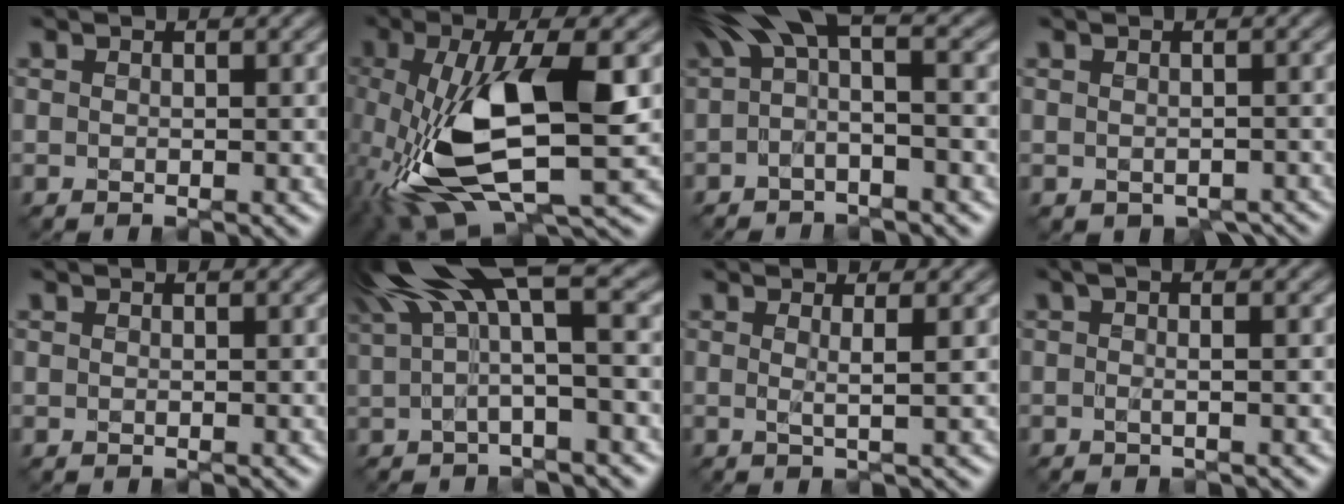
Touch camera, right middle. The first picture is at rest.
{"total": 10.5, "force": [-2.0, 3.8, 9.6], "torque": [-0.204, -0.007, -0.039]}
{"total": 6.1, "force": [1.7, 1.9, 5.6], "torque": [-0.099, 0.026, 0.019]}
{"total": 2.0, "force": [-0.7, 1.3, 1.4], "torque": [-0.018, -0.008, -0.005]}
{"total": 0.0}
{"total": 9.7, "force": [4.5, 2.4, 8.2], "torque": [-0.147, 0.027, 0.074]}
{"total": 1.1, "force": [0.1, -0.1, 1.1], "torque": [-0.016, -0.002, -0.007]}
{"total": 2.7, "force": [1.0, 0.9, 2.3], "torque": [-0.027, 0.017, -0.005]}